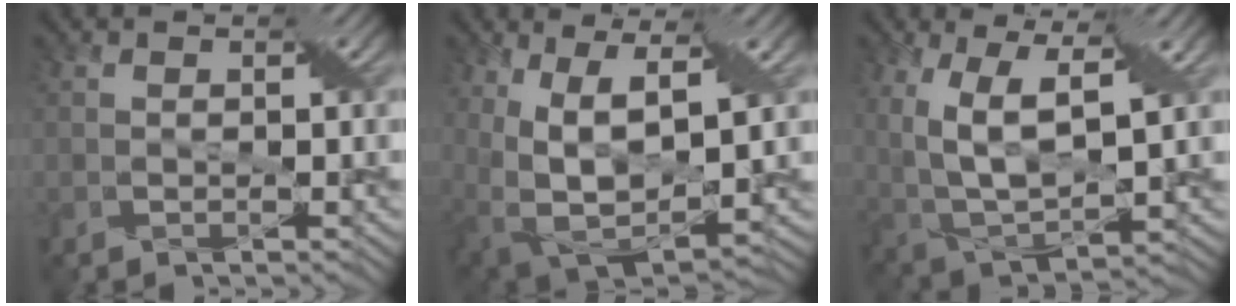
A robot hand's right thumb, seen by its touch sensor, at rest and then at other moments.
{"total": 13.0, "force": [2.7, 7.0, 10.6], "torque": [-0.231, -0.021, 0.063]}
{"total": 11.9, "force": [3.3, 6.1, 9.7], "torque": [-0.229, -0.010, 0.069]}